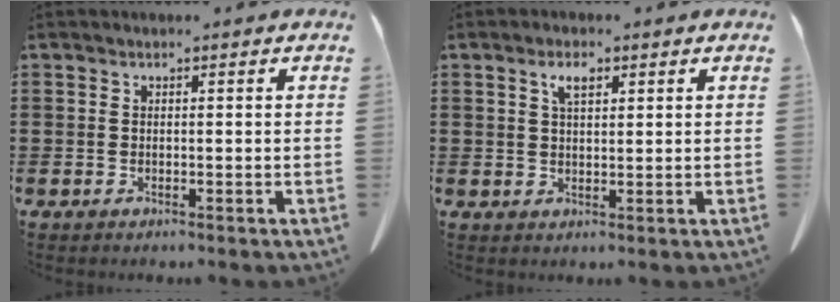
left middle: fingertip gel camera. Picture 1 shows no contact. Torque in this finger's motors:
{"motor_torque": [1.15, 0.99, 0.31, 0.08]}